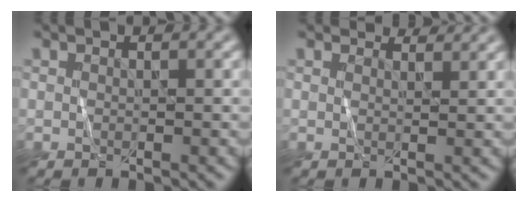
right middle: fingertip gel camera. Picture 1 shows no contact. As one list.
[{"total": 3.1, "force": [3.1, 0.3, 0.4], "torque": [-0.012, 0.006, 0.032]}]